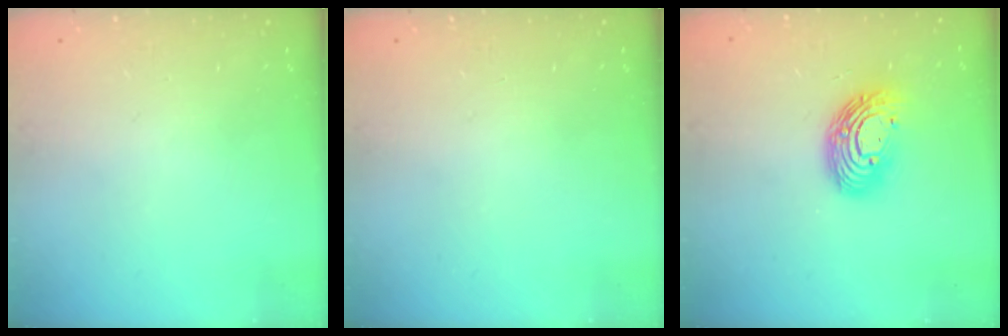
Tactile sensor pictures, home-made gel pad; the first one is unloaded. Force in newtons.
{"total": 0.0}
{"total": 12.9, "press": 12.9, "slide": 0.4}